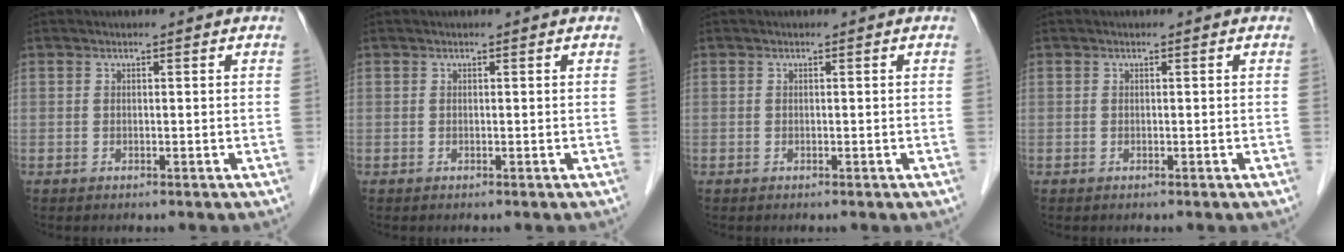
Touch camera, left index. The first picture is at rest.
{"total": 0.0}
{"total": 0.0}
{"total": 0.0}